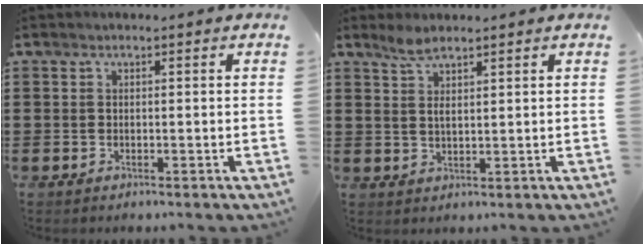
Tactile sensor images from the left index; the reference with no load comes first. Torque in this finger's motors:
{"motor_torque": [0.76, -0.29, 0.26, 0.03]}